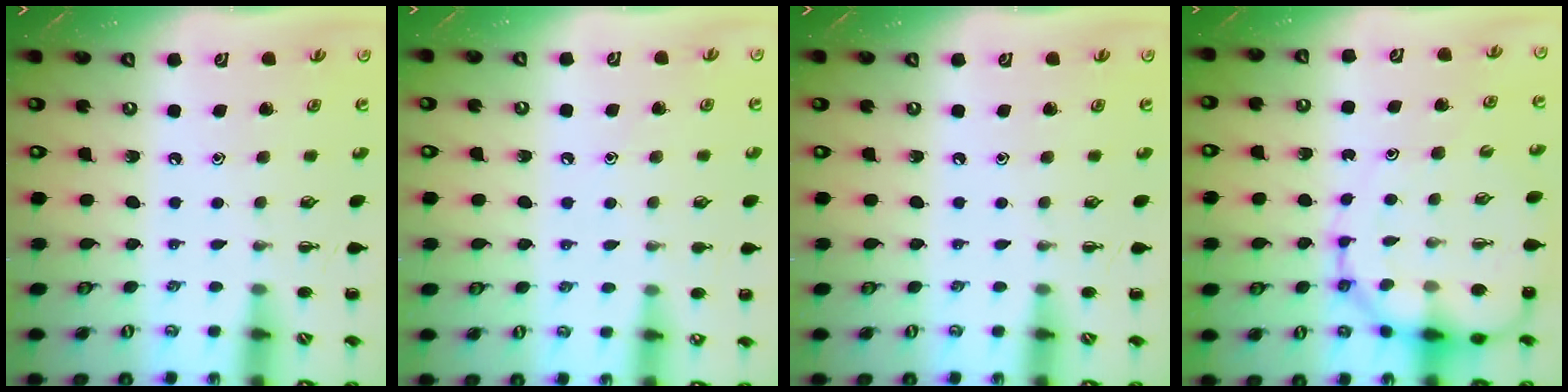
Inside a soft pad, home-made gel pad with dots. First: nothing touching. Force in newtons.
{"total": 5.4, "press": 5.2, "slide": 1.6}
{"total": 0.0}
{"total": 14.1, "press": 13.5, "slide": 4.1}